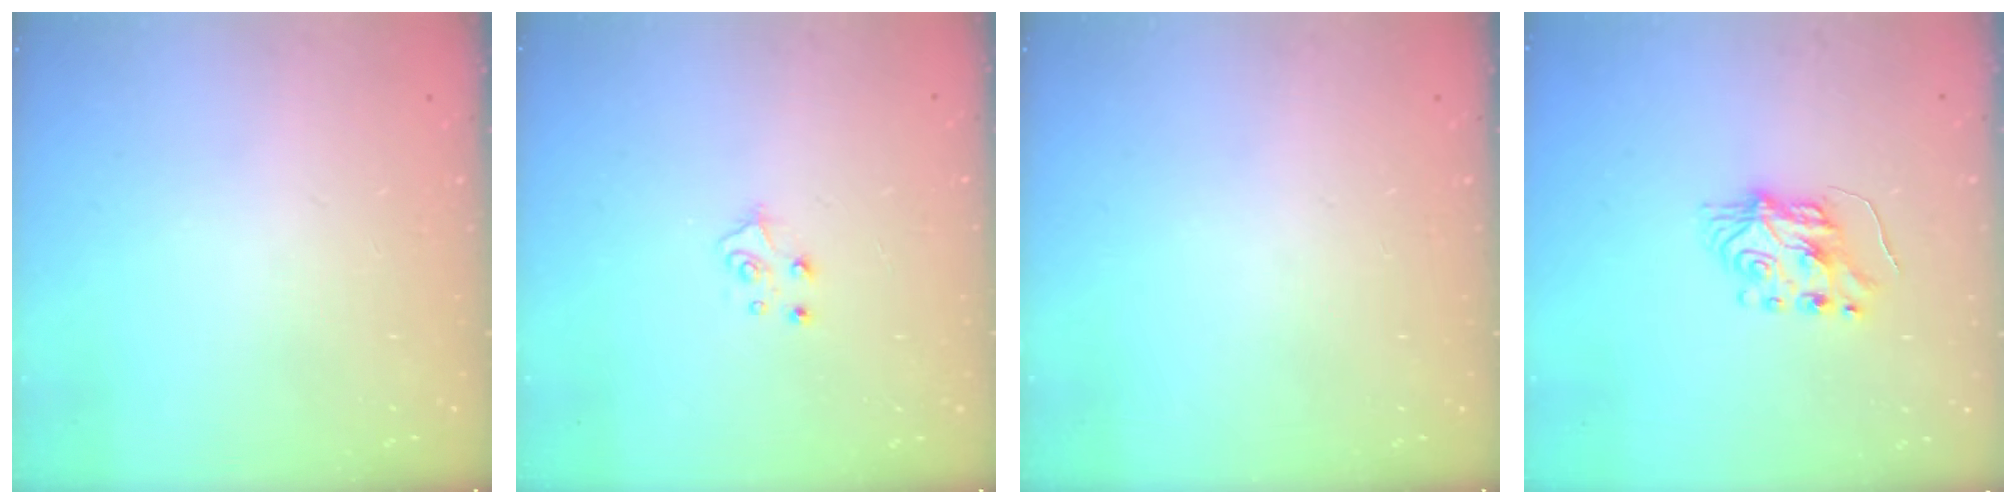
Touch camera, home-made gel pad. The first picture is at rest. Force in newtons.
{"total": 4.3, "press": 4.3, "slide": 0.4}
{"total": 0.0}
{"total": 7.1, "press": 7.1, "slide": 0.8}